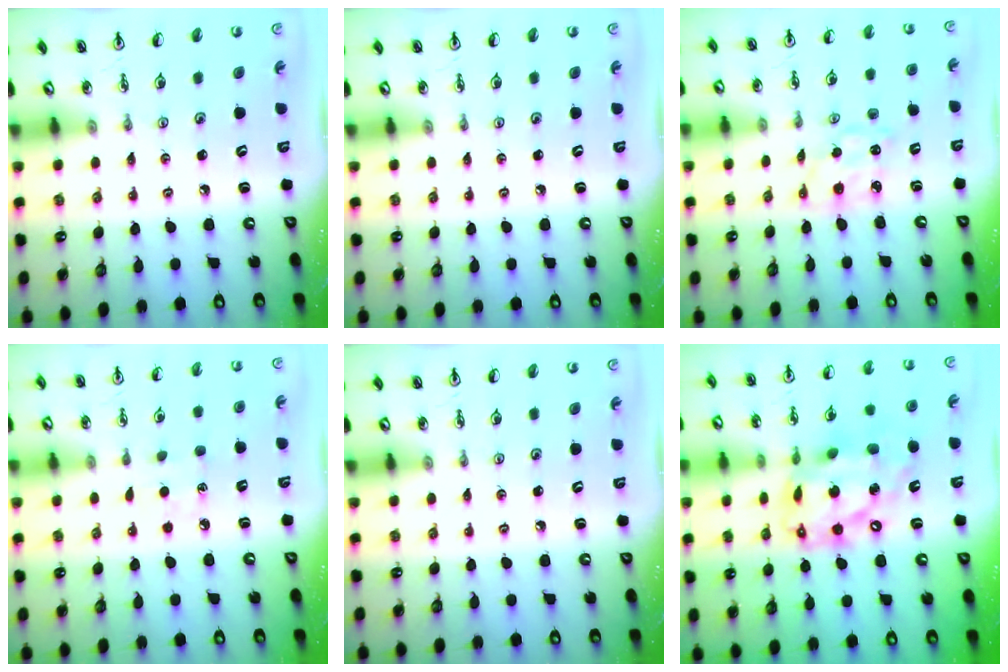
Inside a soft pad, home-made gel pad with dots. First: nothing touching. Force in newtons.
{"total": 0.0}
{"total": 2.5, "press": 2.5, "slide": 0.3}
{"total": 4.1, "press": 4.0, "slide": 0.5}
{"total": 0.0}
{"total": 18.1, "press": 18.0, "slide": 2.0}